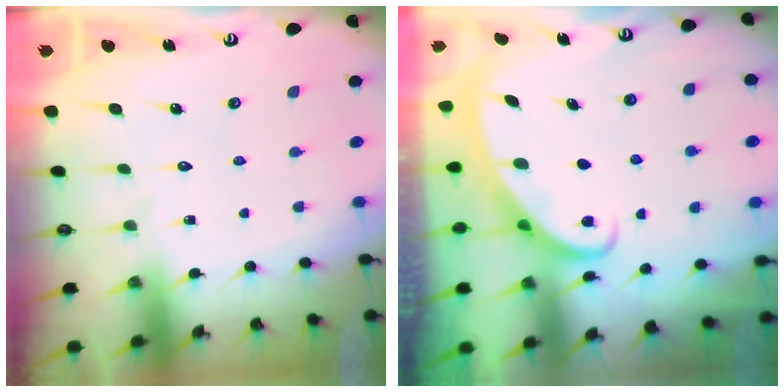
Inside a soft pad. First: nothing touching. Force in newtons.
{"total": 2.6, "press": 2.6, "slide": 0.3}